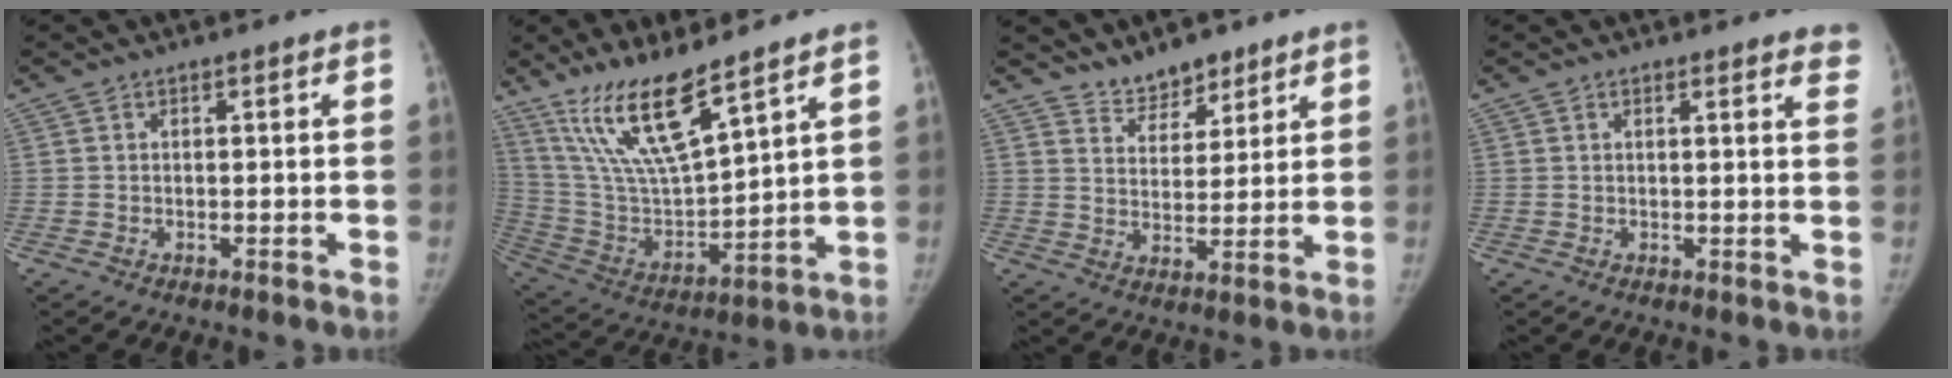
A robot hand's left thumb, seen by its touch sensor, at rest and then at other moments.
{"total": 16.3, "force": [11.4, 3.1, 11.3], "torque": [-0.203, -0.065, 0.236]}
{"total": 6.3, "force": [5.5, 2.7, 1.7], "torque": [-0.003, -0.041, 0.101]}
{"total": 5.3, "force": [4.6, 1.0, 2.5], "torque": [-0.007, -0.014, 0.033]}